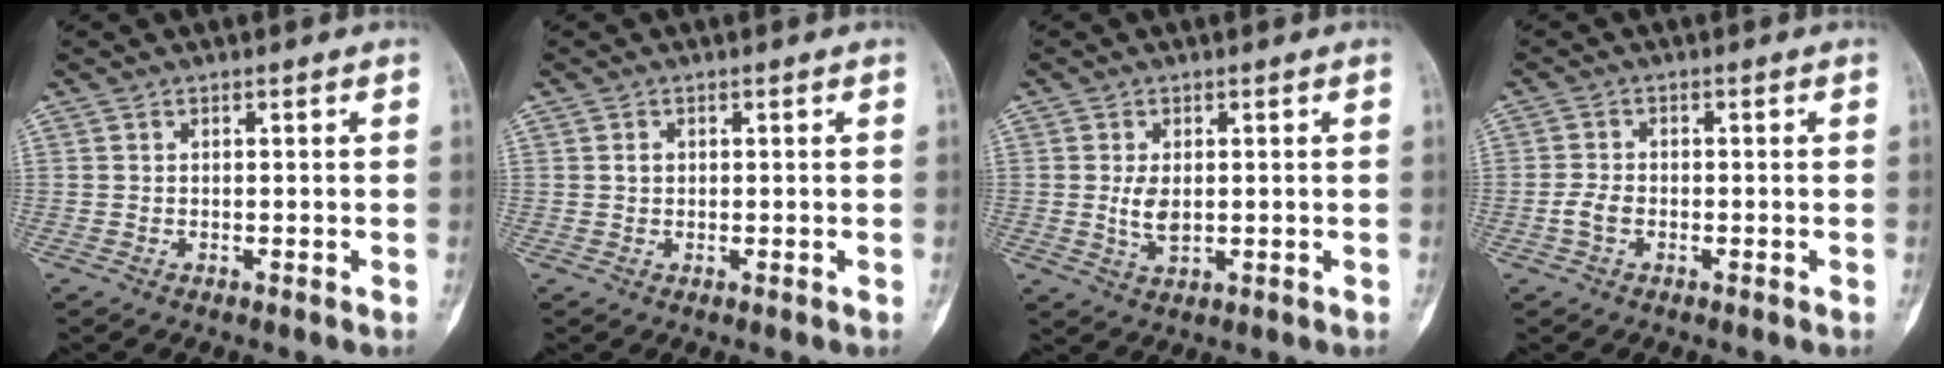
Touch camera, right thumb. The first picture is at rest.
{"total": 1.2, "force": [0.2, 1.0, 0.7], "torque": [-0.010, 0.003, 0.005]}
{"total": 4.1, "force": [0.2, 2.2, 3.4], "torque": [-0.063, -0.009, 0.008]}
{"total": 2.8, "force": [-0.9, 1.8, 1.9], "torque": [-0.041, 0.008, -0.021]}